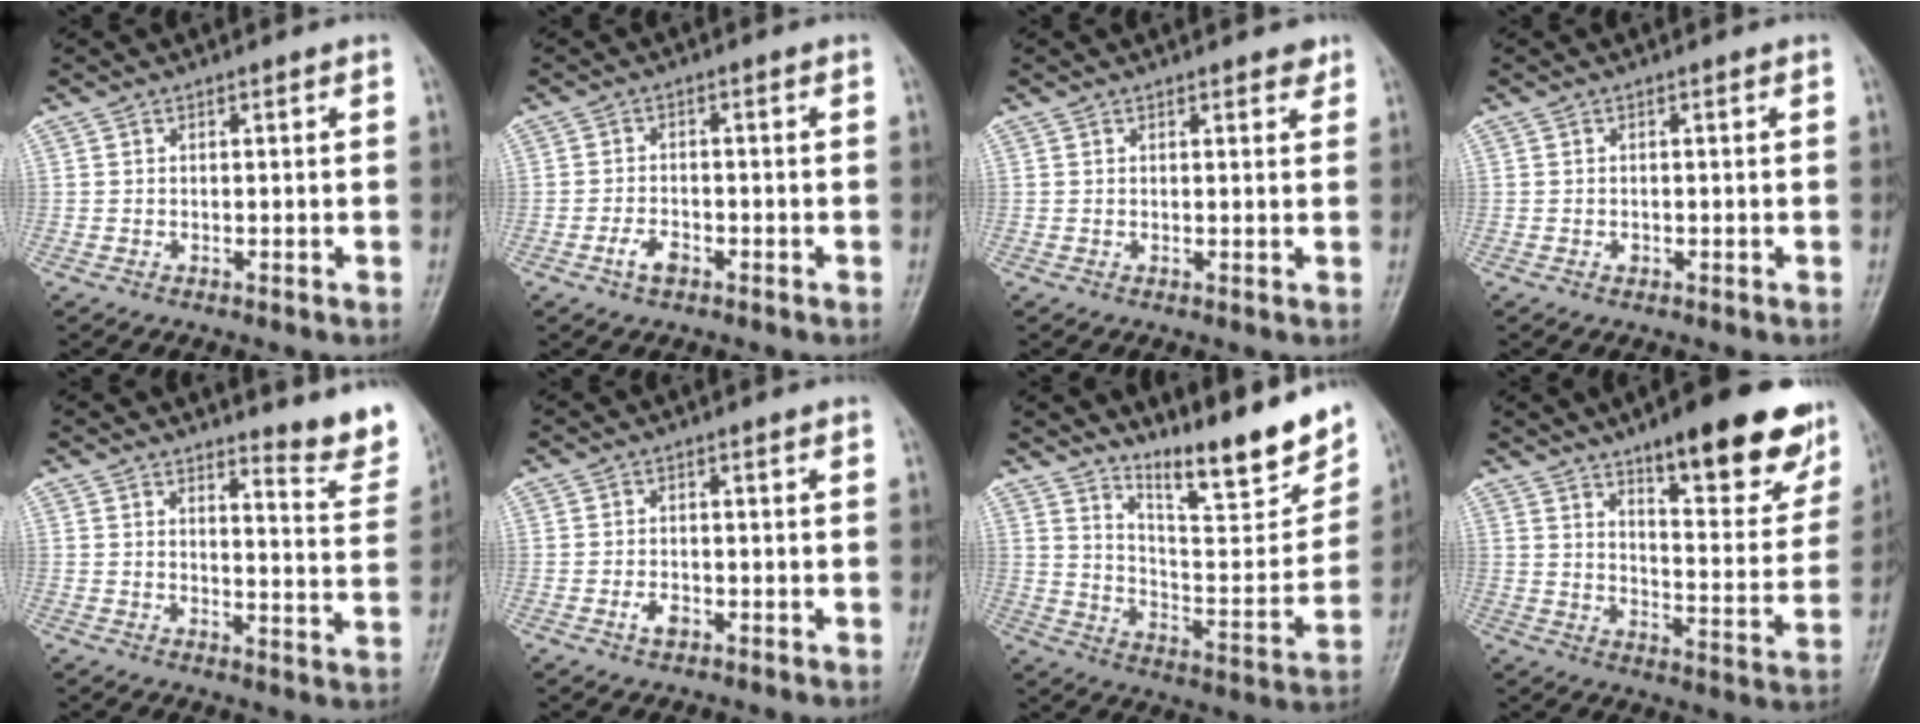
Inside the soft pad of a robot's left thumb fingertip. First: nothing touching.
{"total": 3.2, "force": [-1.8, 1.7, 2.0], "torque": [-0.039, 0.013, -0.032]}
{"total": 1.9, "force": [1.4, 0.8, 1.0], "torque": [-0.003, -0.006, 0.013]}
{"total": 0.7, "force": [-0.2, 0.5, 0.4], "torque": [-0.005, 0.003, -0.003]}
{"total": 8.1, "force": [7.0, 1.3, 3.9], "torque": [-0.030, -0.069, 0.081]}
{"total": 2.2, "force": [-0.9, 1.3, 1.5], "torque": [-0.027, 0.005, -0.016]}
{"total": 19.1, "force": [14.1, 4.1, 12.2], "torque": [-0.142, -0.095, 0.226]}
{"total": 20.5, "force": [13.0, 6.1, 14.6], "torque": [-0.150, -0.064, 0.184]}